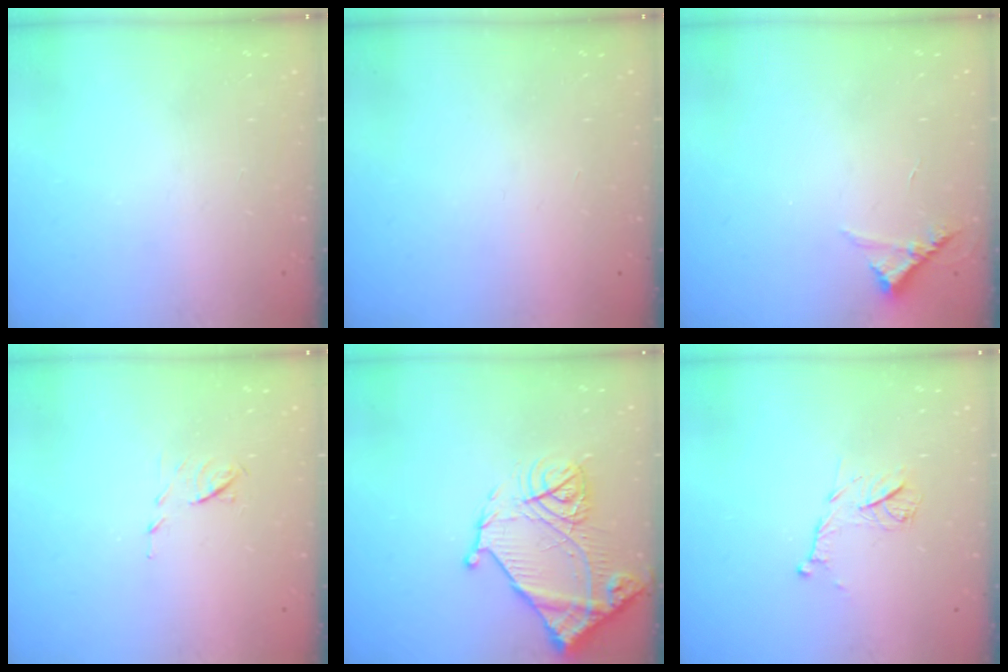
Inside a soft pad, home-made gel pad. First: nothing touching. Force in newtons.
{"total": 1.5, "press": 1.5, "slide": 0.1}
{"total": 5.0, "press": 5.0, "slide": 0.4}
{"total": 6.2, "press": 6.2, "slide": 0.9}
{"total": 16.4, "press": 16.3, "slide": 1.6}
{"total": 10.1, "press": 10.1, "slide": 0.5}